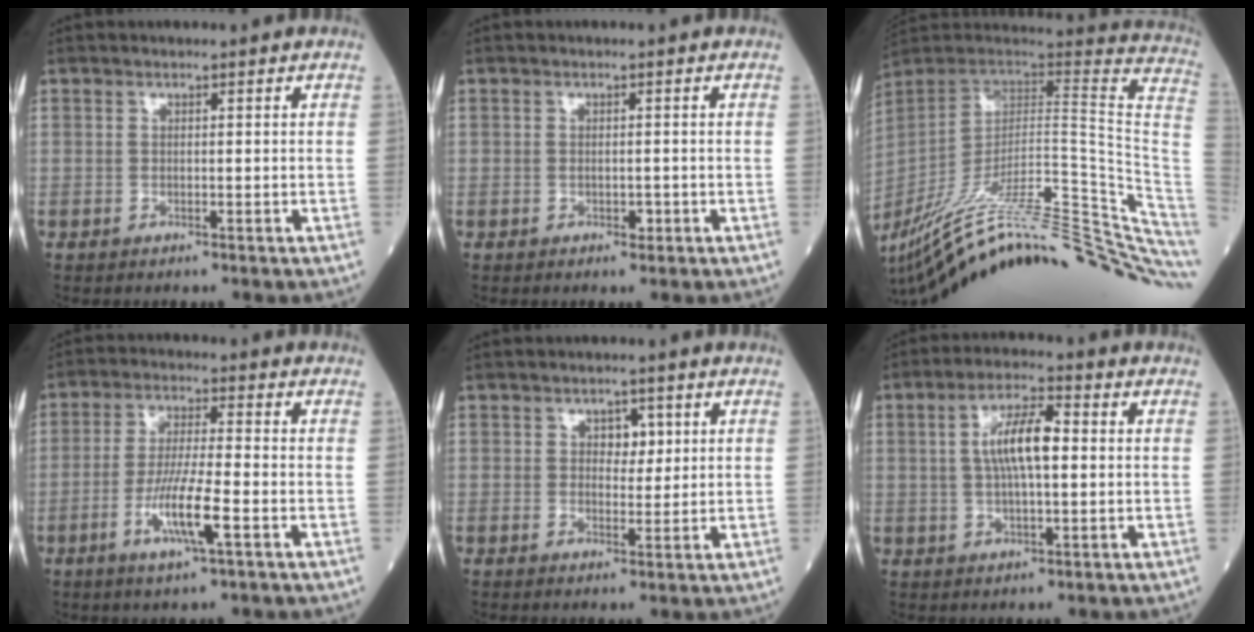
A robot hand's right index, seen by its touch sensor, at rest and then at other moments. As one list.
[{"total": 1.1, "force": [-0.4, 0.8, 0.7], "torque": [-0.009, 0.001, -0.003]}, {"total": 40.7, "force": [-32.3, 3.7, 24.3], "torque": [-0.268, -0.050, -0.450]}, {"total": 8.2, "force": [-3.1, 0.3, 7.6], "torque": [-0.149, -0.010, -0.058]}, {"total": 3.1, "force": [1.1, 2.0, 2.1], "torque": [-0.021, 0.003, 0.015]}, {"total": 7.8, "force": [1.0, 2.0, 7.5], "torque": [-0.144, 0.016, 0.016]}]